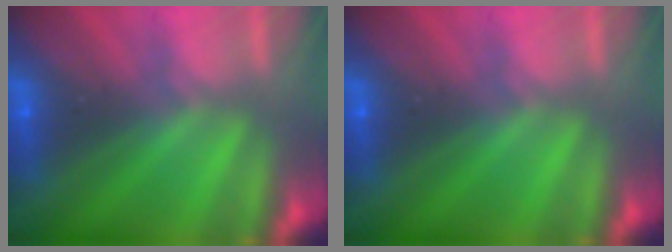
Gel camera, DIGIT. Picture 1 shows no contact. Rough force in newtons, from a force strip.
{"total": 0.0}